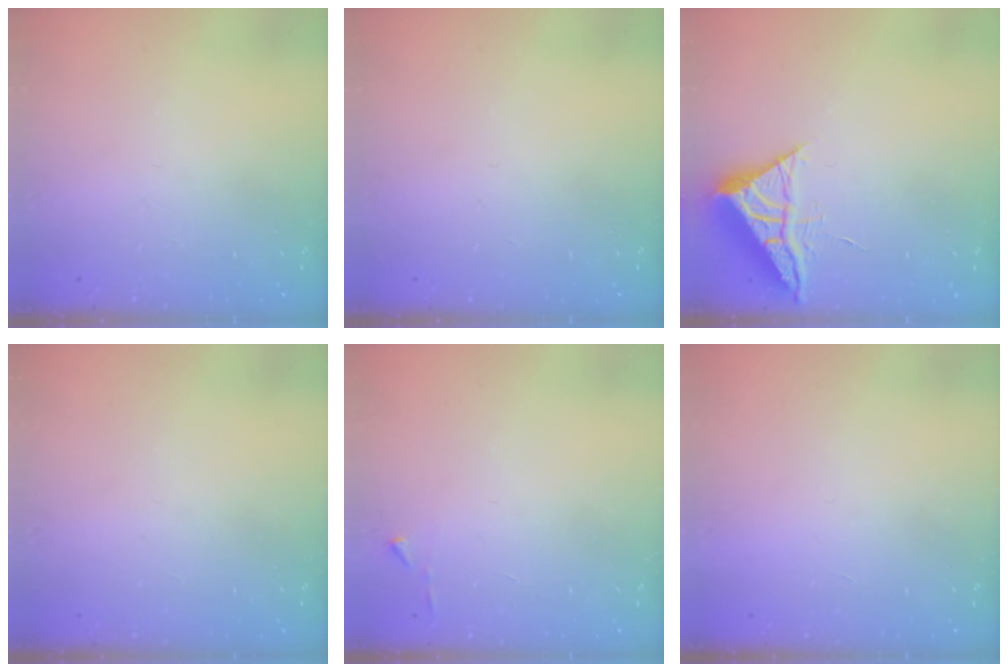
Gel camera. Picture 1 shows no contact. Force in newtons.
{"total": 0.0}
{"total": 6.0, "press": 5.9, "slide": 0.4}
{"total": 0.0}
{"total": 3.2, "press": 3.2, "slide": 0.4}
{"total": 1.6, "press": 1.6, "slide": 0.1}